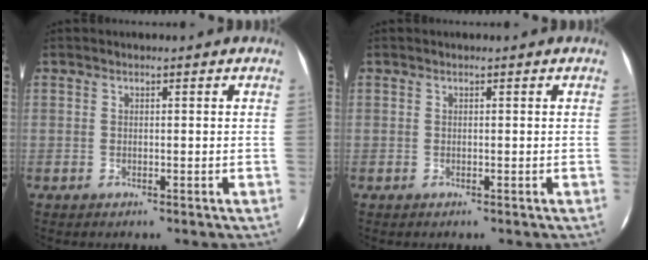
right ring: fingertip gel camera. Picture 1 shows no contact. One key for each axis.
{"total": 0.0}